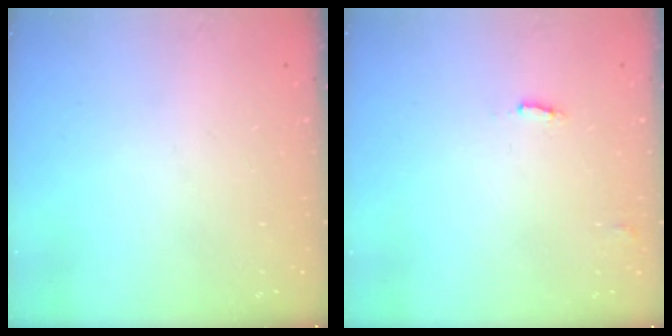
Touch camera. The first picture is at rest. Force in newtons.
{"total": 5.2, "press": 5.2, "slide": 0.4}